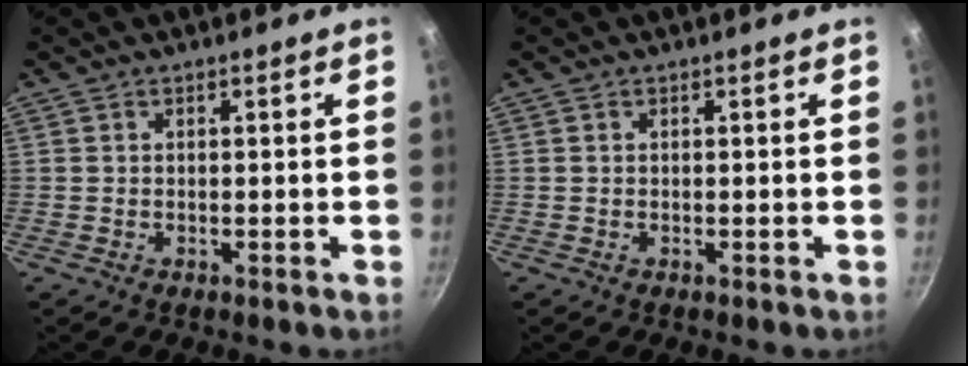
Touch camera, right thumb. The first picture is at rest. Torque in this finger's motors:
{"motor_torque": [0.08, 0.36, 0.54, -0.30, -0.03]}